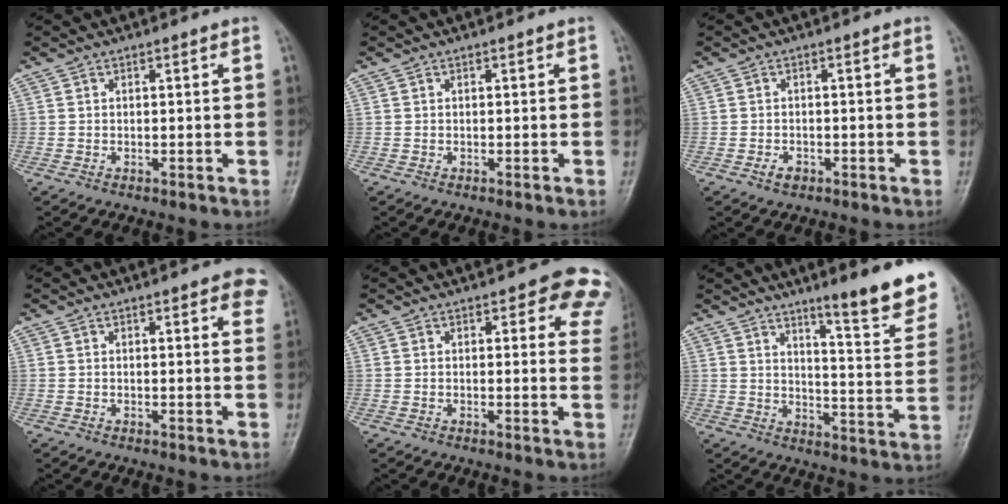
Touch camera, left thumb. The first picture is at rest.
{"total": 0.0}
{"total": 1.8, "force": [-0.9, 1.1, 1.0], "torque": [-0.018, 0.004, -0.015]}
{"total": 6.2, "force": [3.8, 1.9, 4.5], "torque": [-0.030, -0.007, 0.034]}
{"total": 9.2, "force": [6.0, 3.8, 5.9], "torque": [-0.024, -0.023, 0.049]}
{"total": 16.3, "force": [11.2, 2.1, 11.7], "torque": [-0.122, -0.083, 0.158]}